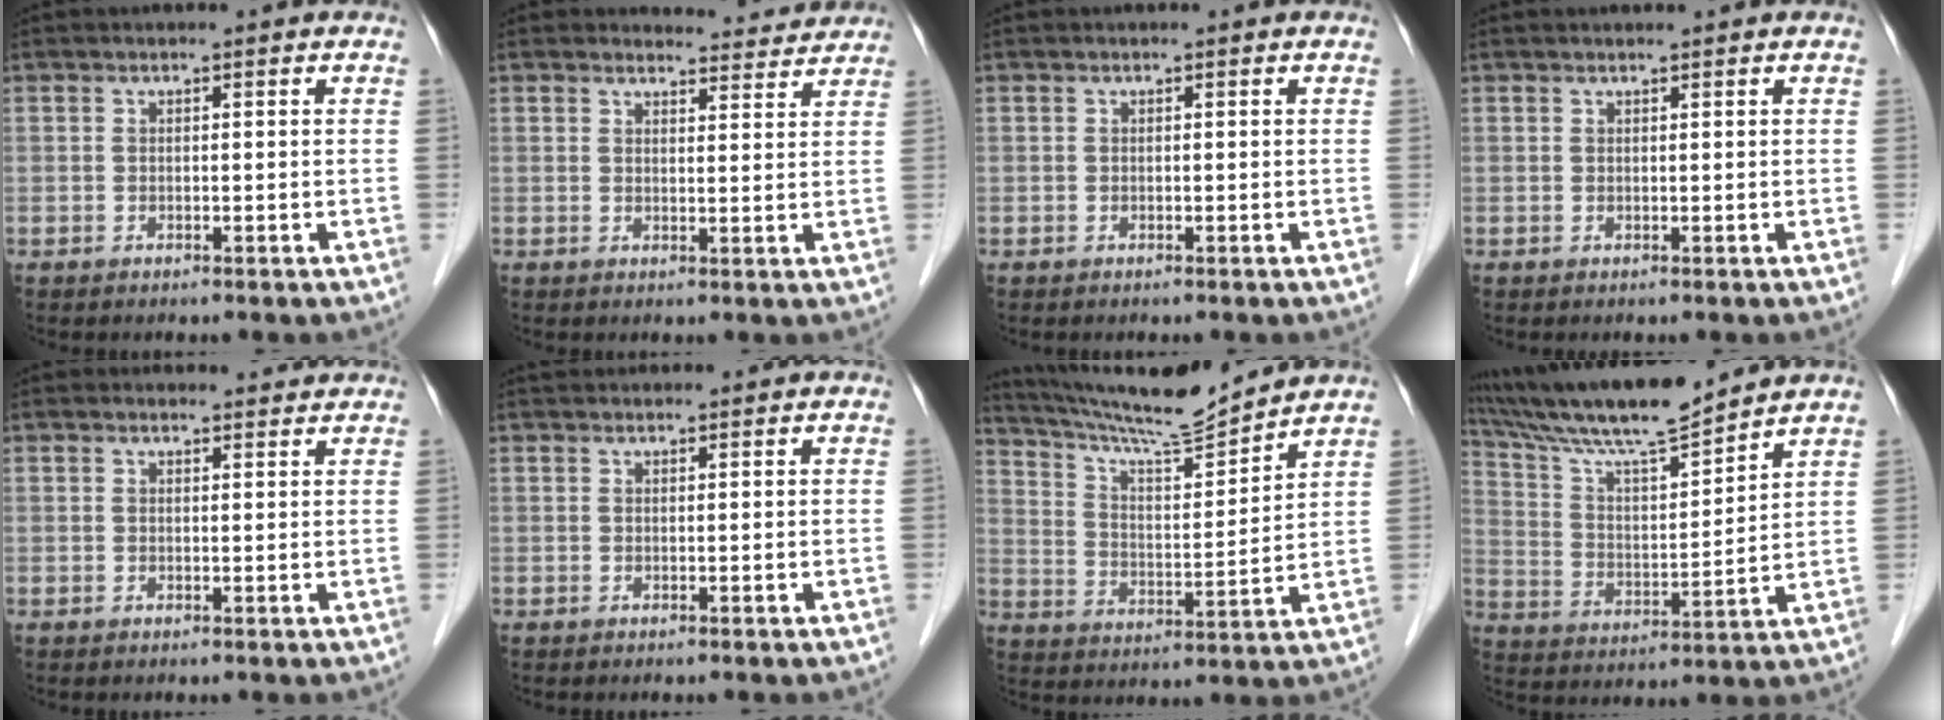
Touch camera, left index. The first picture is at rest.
{"total": 5.2, "force": [5.1, 1.0, -0.3], "torque": [0.004, -0.001, 0.052]}
{"total": 0.0}
{"total": 0.8, "force": [0.8, -0.1, 0.4], "torque": [-0.007, 0.007, 0.016]}
{"total": 2.3, "force": [2.2, 0.5, 0.0], "torque": [-0.007, 0.003, 0.025]}
{"total": 2.5, "force": [2.4, 0.4, 0.7], "torque": [-0.007, 0.032, 0.037]}
{"total": 13.1, "force": [12.4, -0.6, 4.0], "torque": [-0.078, -0.002, 0.214]}
{"total": 14.8, "force": [13.3, 0.2, 6.6], "torque": [-0.130, 0.010, 0.239]}